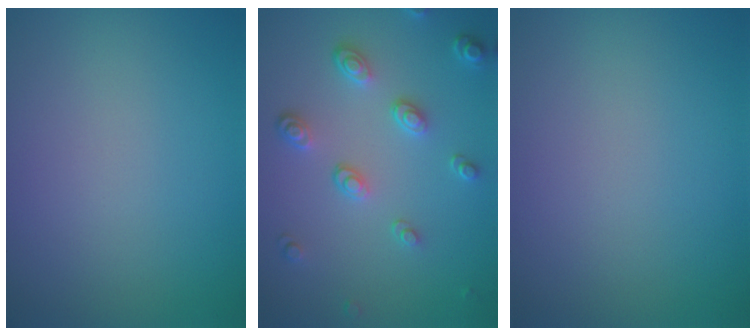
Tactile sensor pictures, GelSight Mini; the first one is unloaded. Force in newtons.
{"total": 3.7, "press": 2.8, "slide": 2.3}
{"total": 0.0}